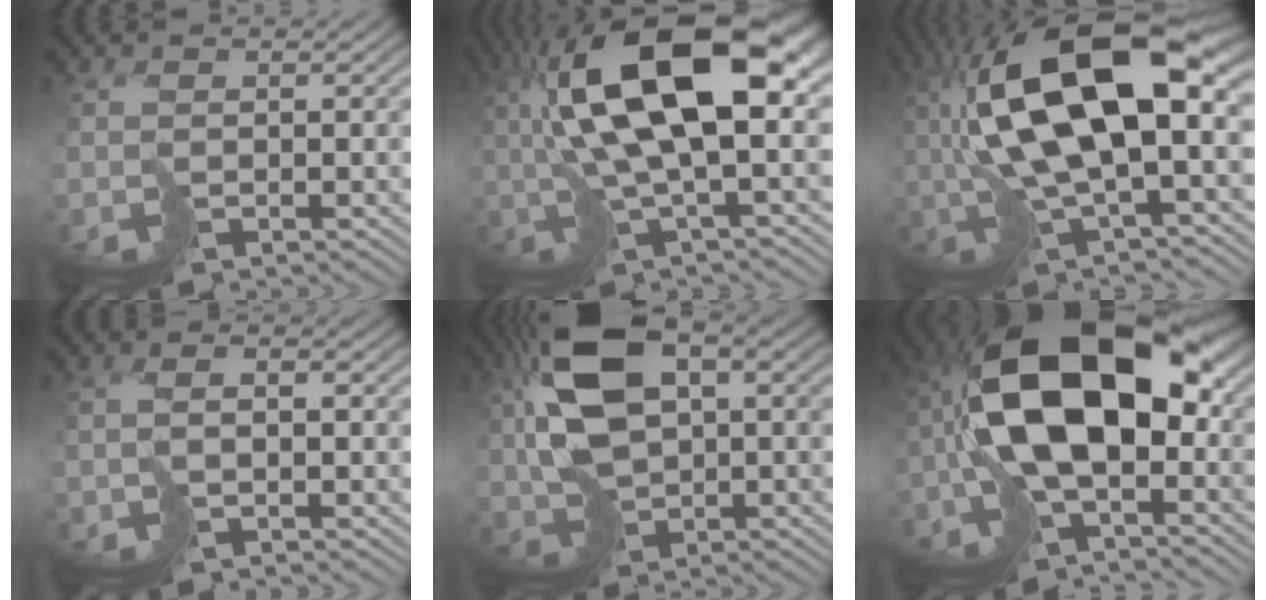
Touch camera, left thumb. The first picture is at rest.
{"total": 15.6, "force": [2.3, 5.3, 14.5], "torque": [-0.284, 0.005, 0.037]}
{"total": 16.6, "force": [1.3, 6.3, 15.3], "torque": [-0.305, 0.006, 0.019]}
{"total": 3.0, "force": [-1.3, 0.9, 2.5], "torque": [-0.057, 0.003, -0.028]}
{"total": 13.5, "force": [2.2, 8.0, 10.6], "torque": [-0.232, -0.001, 0.046]}
{"total": 17.5, "force": [-1.7, 9.2, 14.8], "torque": [-0.275, 0.008, -0.039]}